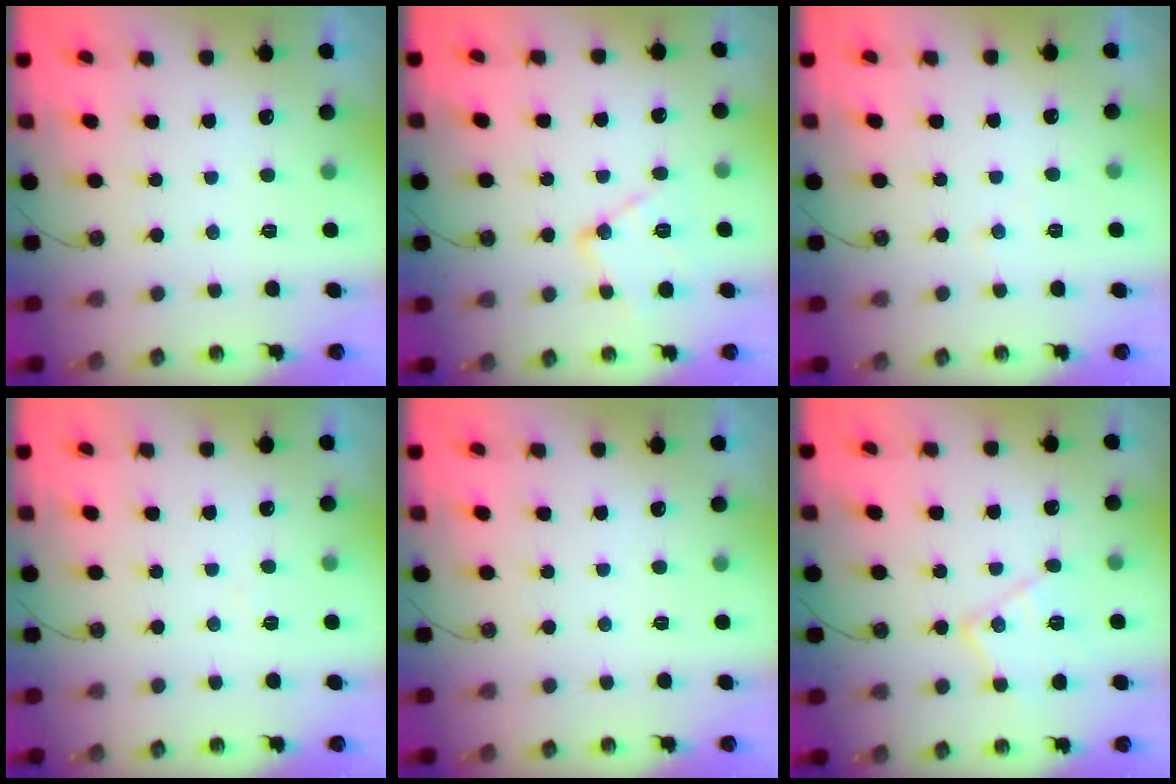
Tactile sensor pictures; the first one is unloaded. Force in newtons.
{"total": 11.5, "press": 11.5, "slide": 0.6}
{"total": 4.1, "press": 4.1, "slide": 0.6}
{"total": 5.2, "press": 5.1, "slide": 0.6}
{"total": 0.0}
{"total": 13.0, "press": 13.0, "slide": 0.8}